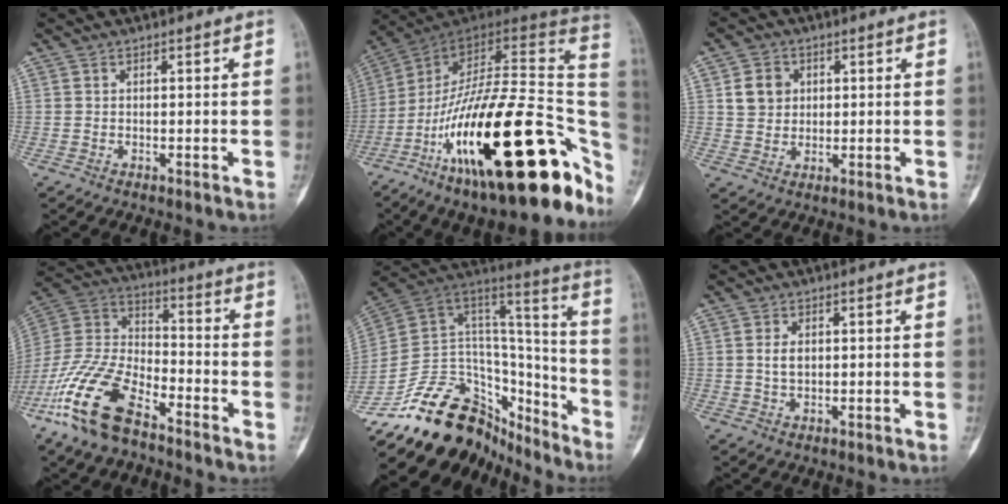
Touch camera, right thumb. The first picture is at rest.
{"total": 36.1, "force": [-13.4, 12.5, 31.1], "torque": [-0.393, 0.067, -0.212]}
{"total": 5.6, "force": [1.6, 4.9, 2.3], "torque": [-0.017, -0.004, 0.028]}
{"total": 18.4, "force": [-11.2, 8.3, 12.0], "torque": [-0.248, 0.053, -0.222]}
{"total": 26.6, "force": [-19.2, 14.8, 11.0], "torque": [-0.167, 0.102, -0.306]}
{"total": 2.6, "force": [0.4, 1.7, 2.0], "torque": [-0.030, -0.002, 0.009]}